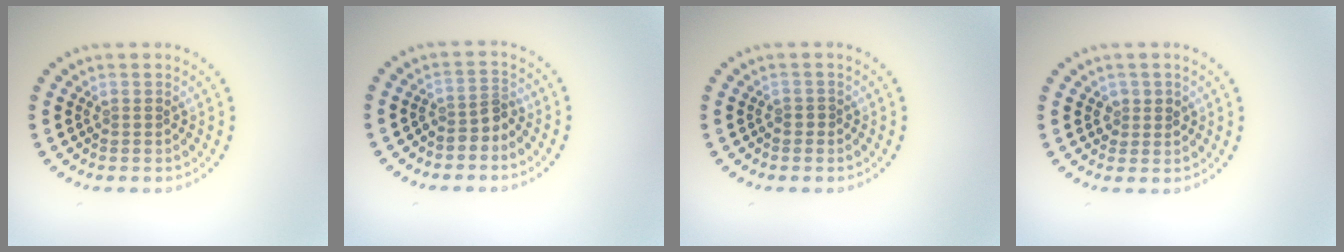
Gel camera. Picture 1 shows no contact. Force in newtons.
{"total": 2.0, "press": 1.4, "slide": 1.4}
{"total": 0.6, "press": 0.3, "slide": 0.4}
{"total": 1.4, "press": 1.3, "slide": 0.4}